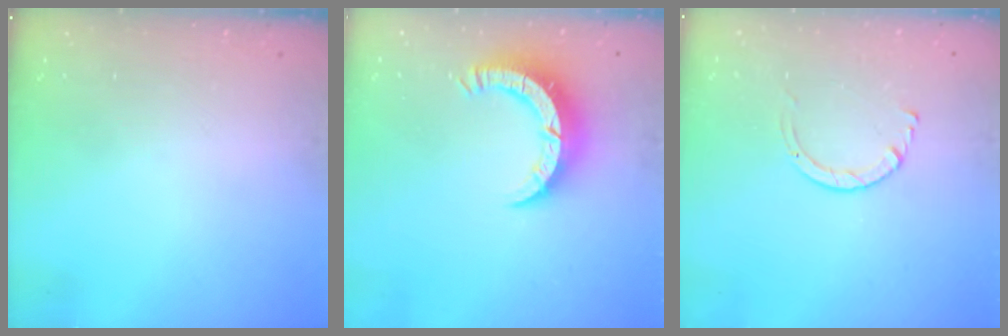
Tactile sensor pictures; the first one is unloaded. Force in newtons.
{"total": 8.2, "press": 8.2, "slide": 0.9}
{"total": 2.9, "press": 2.9, "slide": 0.2}